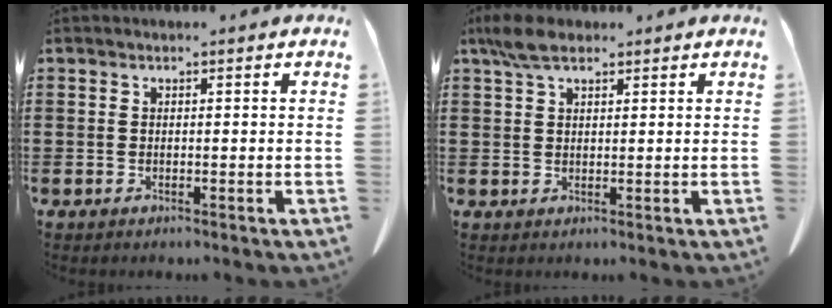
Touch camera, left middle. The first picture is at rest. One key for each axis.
{"total": 4.3, "fx": 2.8, "fy": 1.7, "fz": 2.7, "tx": -0.062, "ty": 0.005, "tz": 0.054}